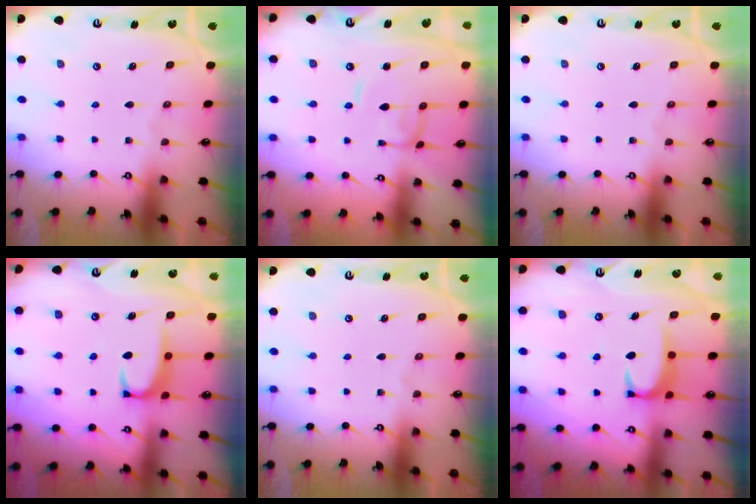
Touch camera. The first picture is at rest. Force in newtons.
{"total": 1.4, "press": 1.4, "slide": 0.1}
{"total": 0.0}
{"total": 2.3, "press": 2.2, "slide": 0.6}
{"total": 0.0}
{"total": 2.0, "press": 1.9, "slide": 0.6}